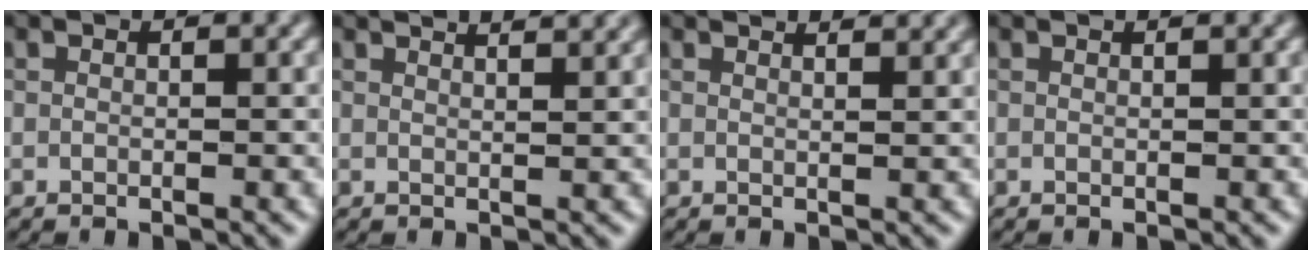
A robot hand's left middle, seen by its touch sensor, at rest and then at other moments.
{"total": 6.0, "force": [4.6, 2.2, 3.1], "torque": [-0.018, 0.046, 0.026]}
{"total": 3.9, "force": [3.3, 1.2, 1.7], "torque": [-0.001, 0.021, 0.016]}
{"total": 0.8, "force": [0.7, 0.2, 0.4], "torque": [-0.003, 0.000, 0.005]}